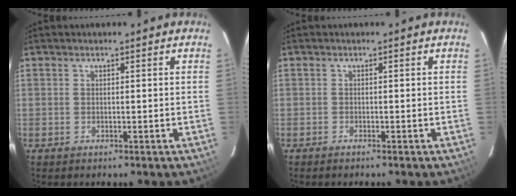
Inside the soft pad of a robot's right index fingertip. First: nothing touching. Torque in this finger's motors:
{"motor_torque": [0.03, 0.03, 0.04, 0.01]}